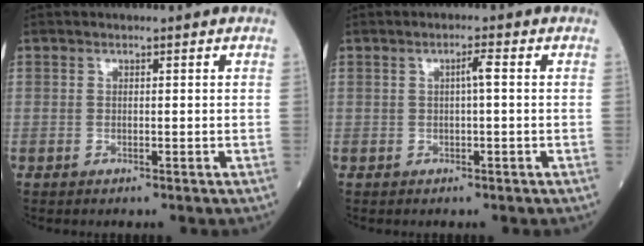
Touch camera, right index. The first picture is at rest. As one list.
[{"total": 1.7, "force": [0.4, 0.2, 1.6], "torque": [-0.021, 0.005, 0.005]}]